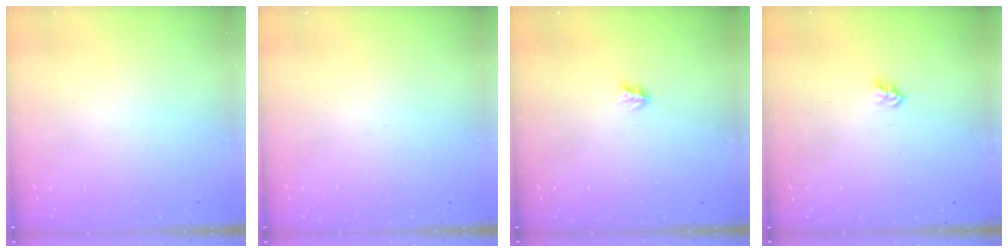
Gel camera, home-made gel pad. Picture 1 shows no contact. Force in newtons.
{"total": 0.0}
{"total": 1.7, "press": 1.7, "slide": 0.3}
{"total": 2.7, "press": 2.7, "slide": 0.4}